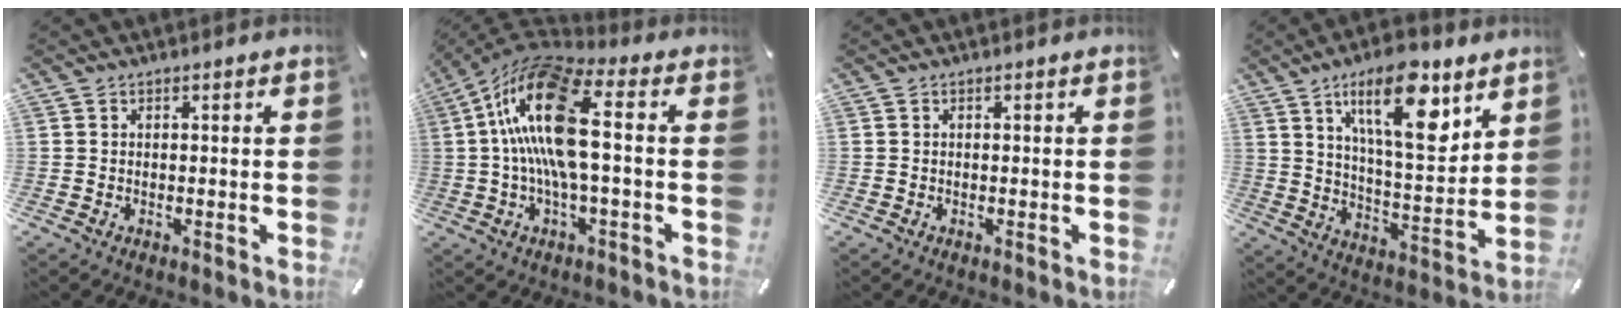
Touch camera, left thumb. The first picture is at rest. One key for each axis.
{"total": 18.6, "fx": 1.2, "fy": 7.5, "fz": 17.0, "tx": -0.345, "ty": 0.002, "tz": 0.018}
{"total": 0.0}
{"total": 18.1, "fx": 10.2, "fy": 6.6, "fz": 13.4, "tx": -0.214, "ty": -0.043, "tz": 0.165}